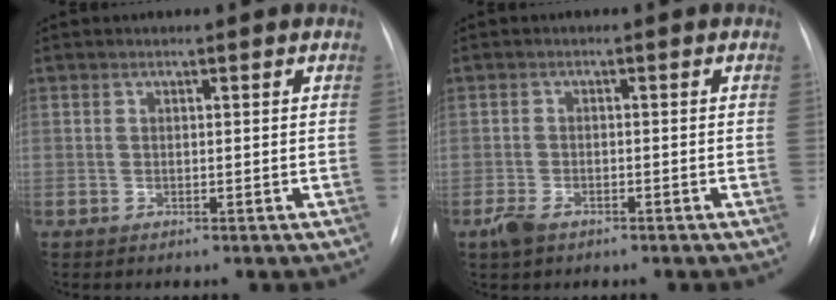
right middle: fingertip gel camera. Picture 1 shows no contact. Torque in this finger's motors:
{"motor_torque": [0.43, -0.34, 0.25, 0.07]}